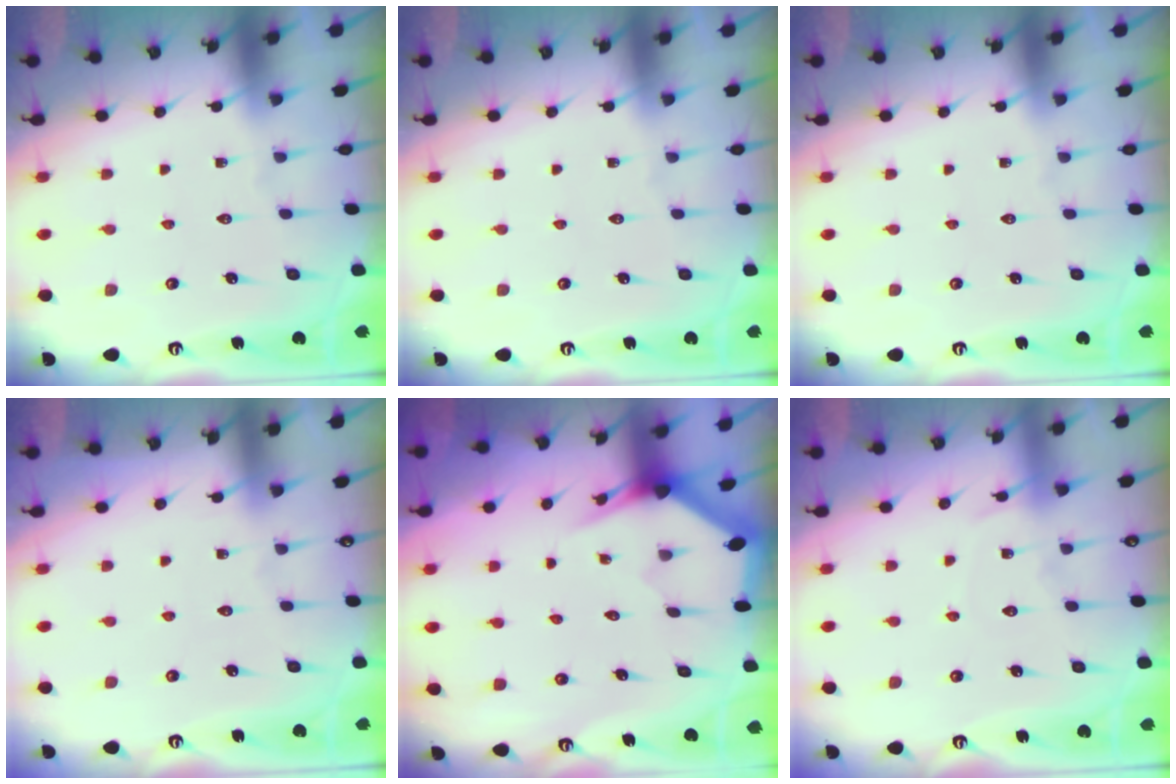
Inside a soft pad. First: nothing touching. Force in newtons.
{"total": 0.0}
{"total": 0.0}
{"total": 3.3, "press": 3.3, "slide": 0.6}
{"total": 3.0, "press": 3.0, "slide": 0.0}
{"total": 6.8, "press": 6.8, "slide": 0.7}